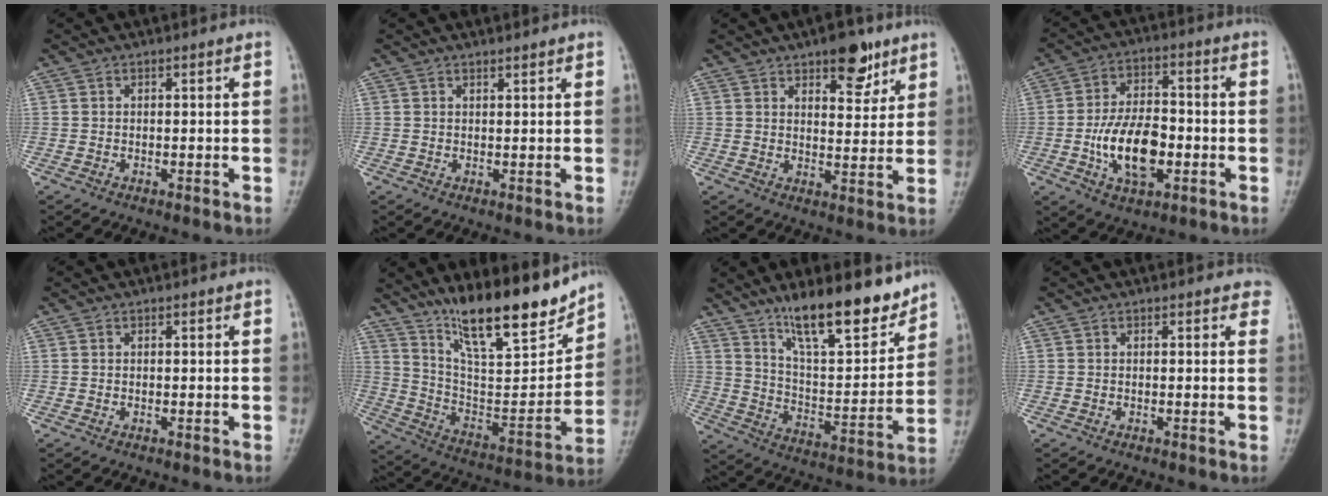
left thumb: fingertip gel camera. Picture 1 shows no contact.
{"total": 0.8, "force": [0.7, 0.1, 0.3], "torque": [-0.004, -0.006, 0.013]}
{"total": 8.3, "force": [5.2, 3.8, 5.2], "torque": [-0.043, -0.028, 0.072]}
{"total": 12.9, "force": [-3.0, 7.0, 10.5], "torque": [-0.170, 0.017, -0.053]}
{"total": 0.0}
{"total": 21.1, "force": [15.5, 5.3, 13.2], "torque": [-0.181, -0.078, 0.270]}
{"total": 17.3, "force": [12.9, 4.8, 10.6], "torque": [-0.134, -0.085, 0.219]}
{"total": 1.6, "force": [1.3, 0.9, 0.3], "torque": [0.020, -0.005, -0.002]}